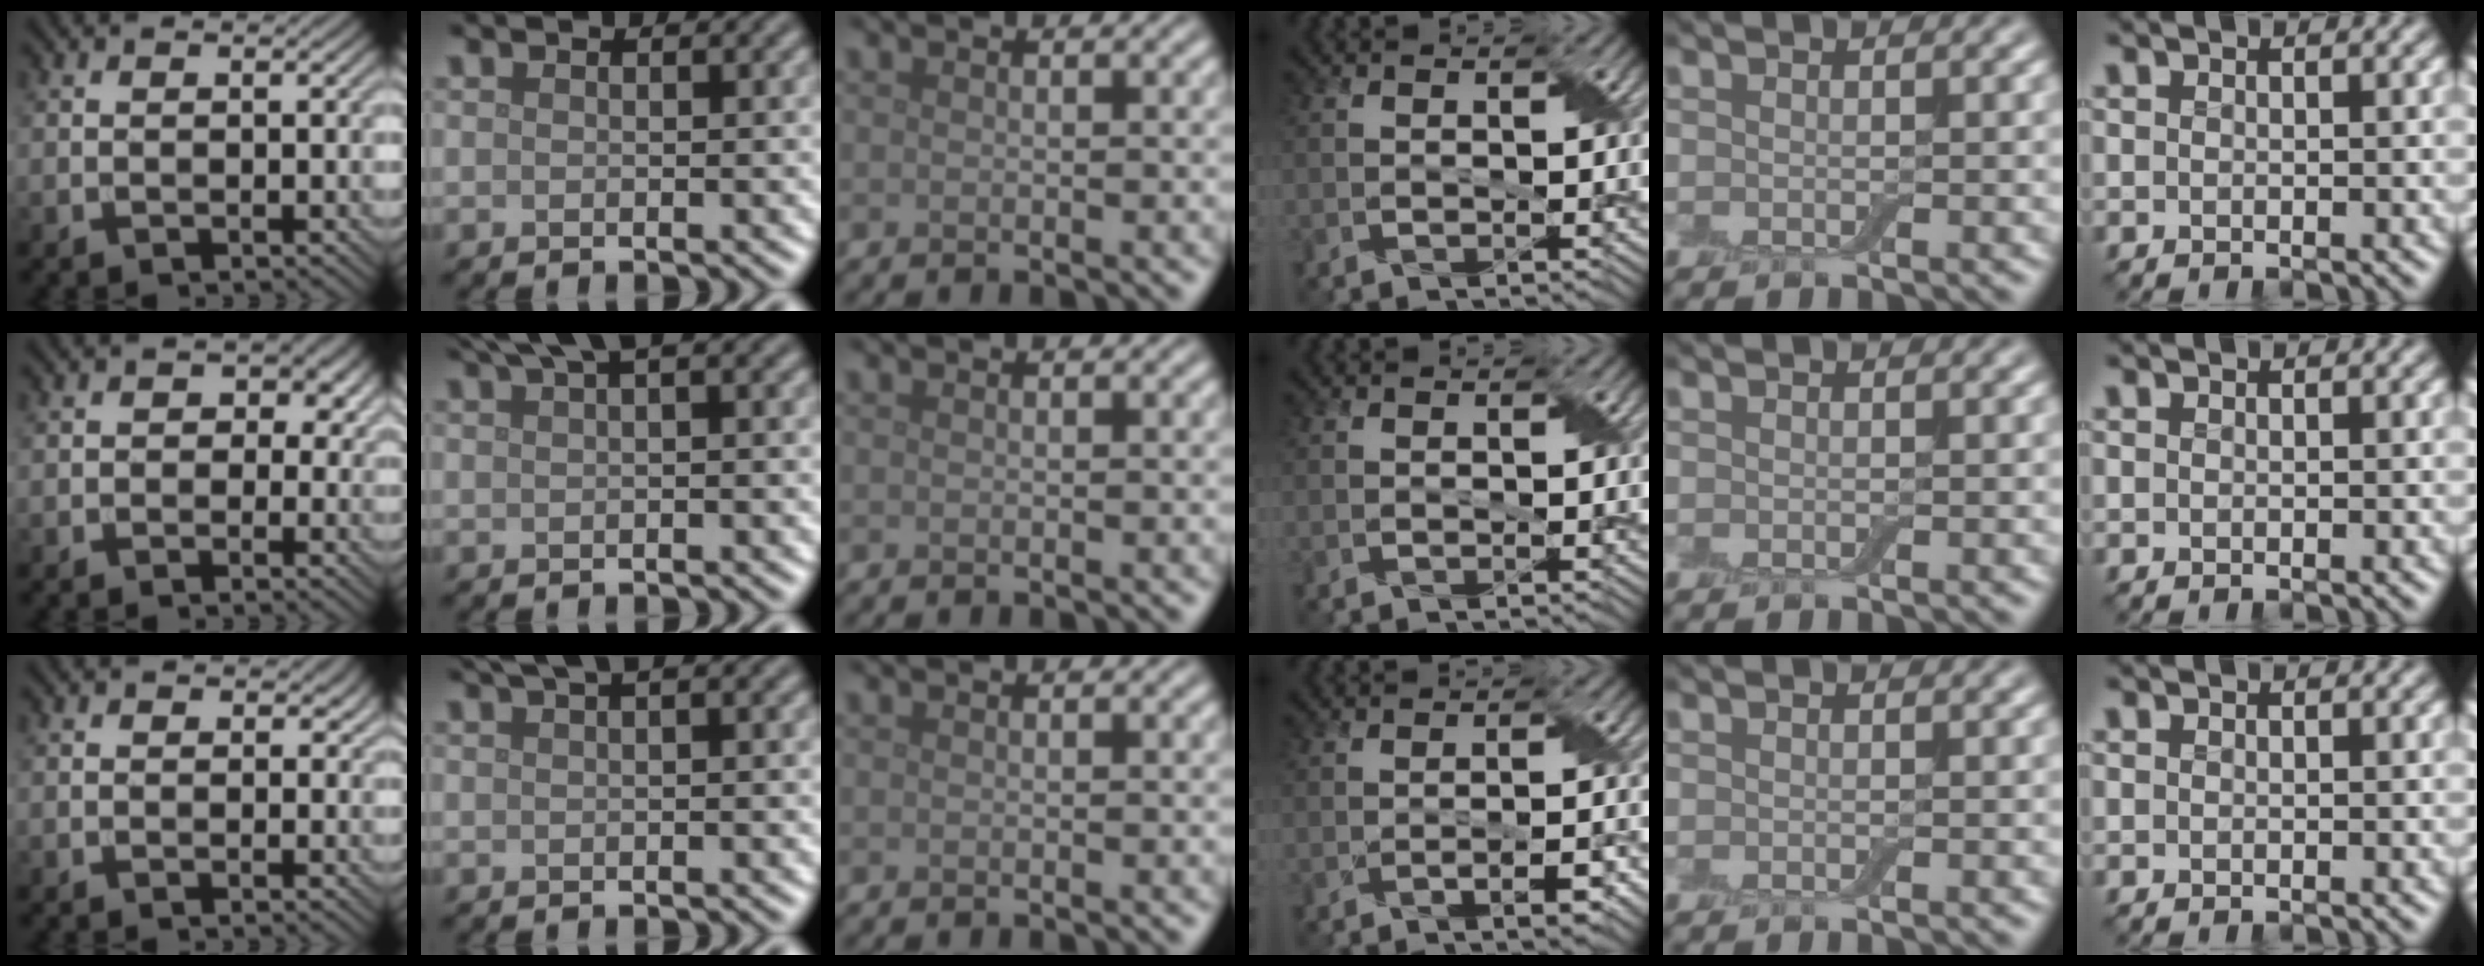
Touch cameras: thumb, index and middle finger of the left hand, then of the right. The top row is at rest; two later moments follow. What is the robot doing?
{"motion": "peel", "object": "small bumper sticker"}